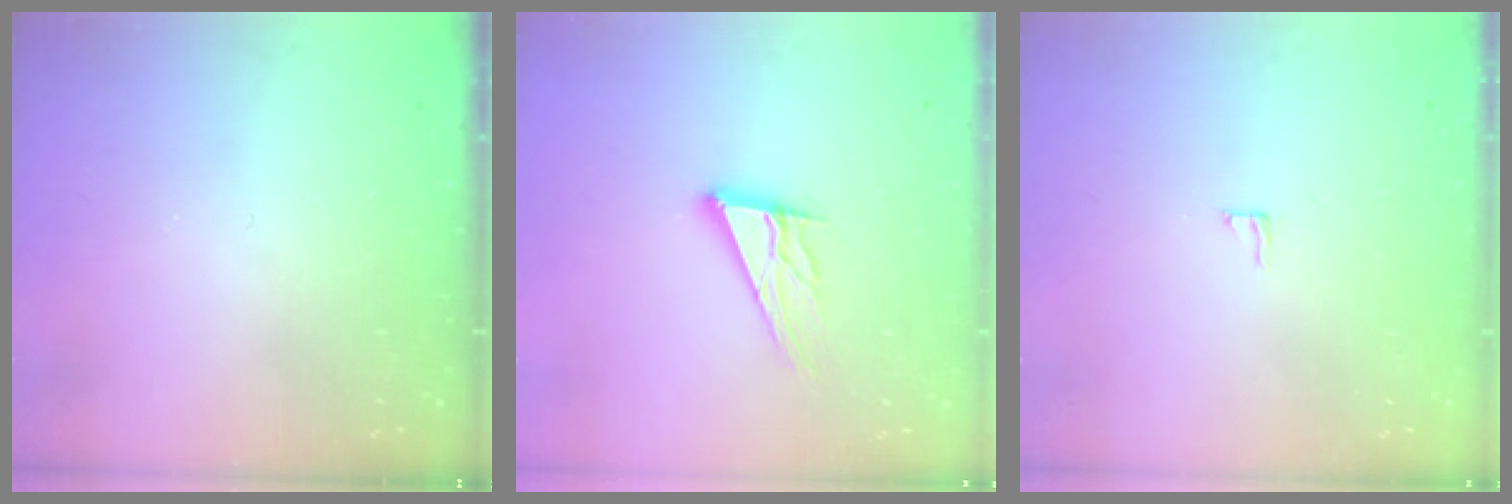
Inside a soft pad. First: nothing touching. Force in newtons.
{"total": 13.0, "press": 12.7, "slide": 2.8}
{"total": 3.1, "press": 3.1, "slide": 0.2}